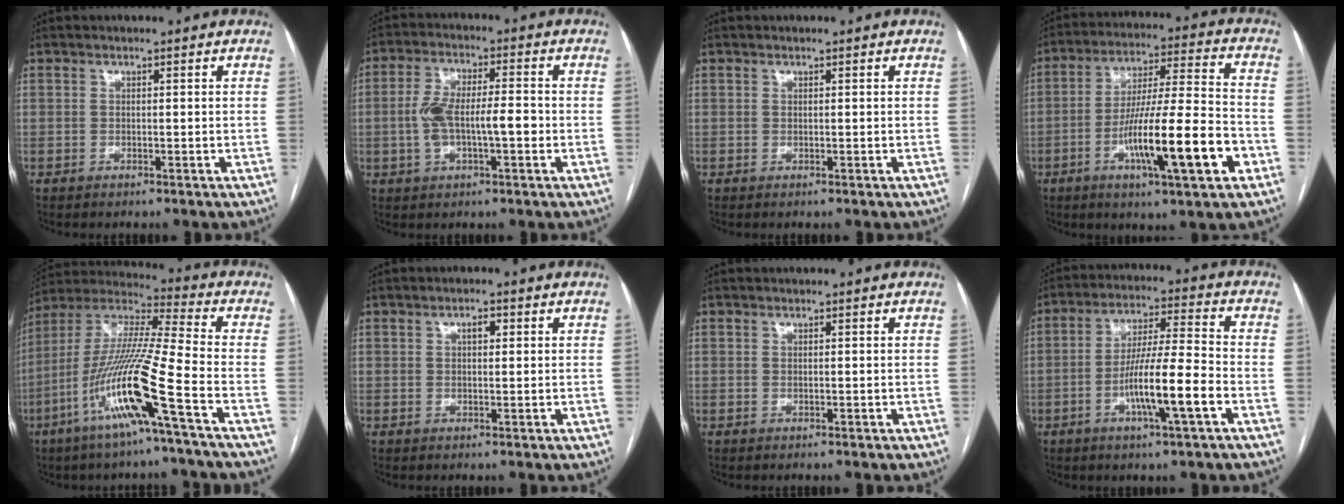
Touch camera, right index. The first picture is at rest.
{"total": 8.4, "force": [-1.4, 2.8, 7.8], "torque": [-0.154, 0.023, -0.023]}
{"total": 0.0}
{"total": 17.0, "force": [-6.3, 1.1, 15.7], "torque": [-0.269, -0.005, -0.102]}
{"total": 16.4, "force": [-7.2, -0.9, 14.8], "torque": [-0.302, -0.011, -0.143]}
{"total": 1.9, "force": [0.6, 0.8, 1.6], "torque": [-0.027, 0.006, 0.009]}
{"total": 0.0}
{"total": 11.3, "force": [-4.1, 0.2, 10.6], "torque": [-0.192, 0.001, -0.074]}